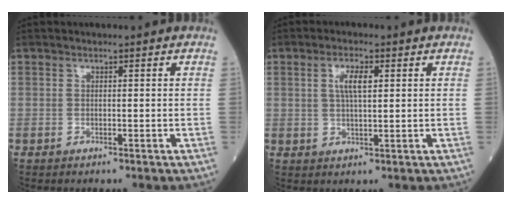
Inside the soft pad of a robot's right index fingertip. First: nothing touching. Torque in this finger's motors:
{"motor_torque": [0.64, 0.34, 0.36, 0.09]}